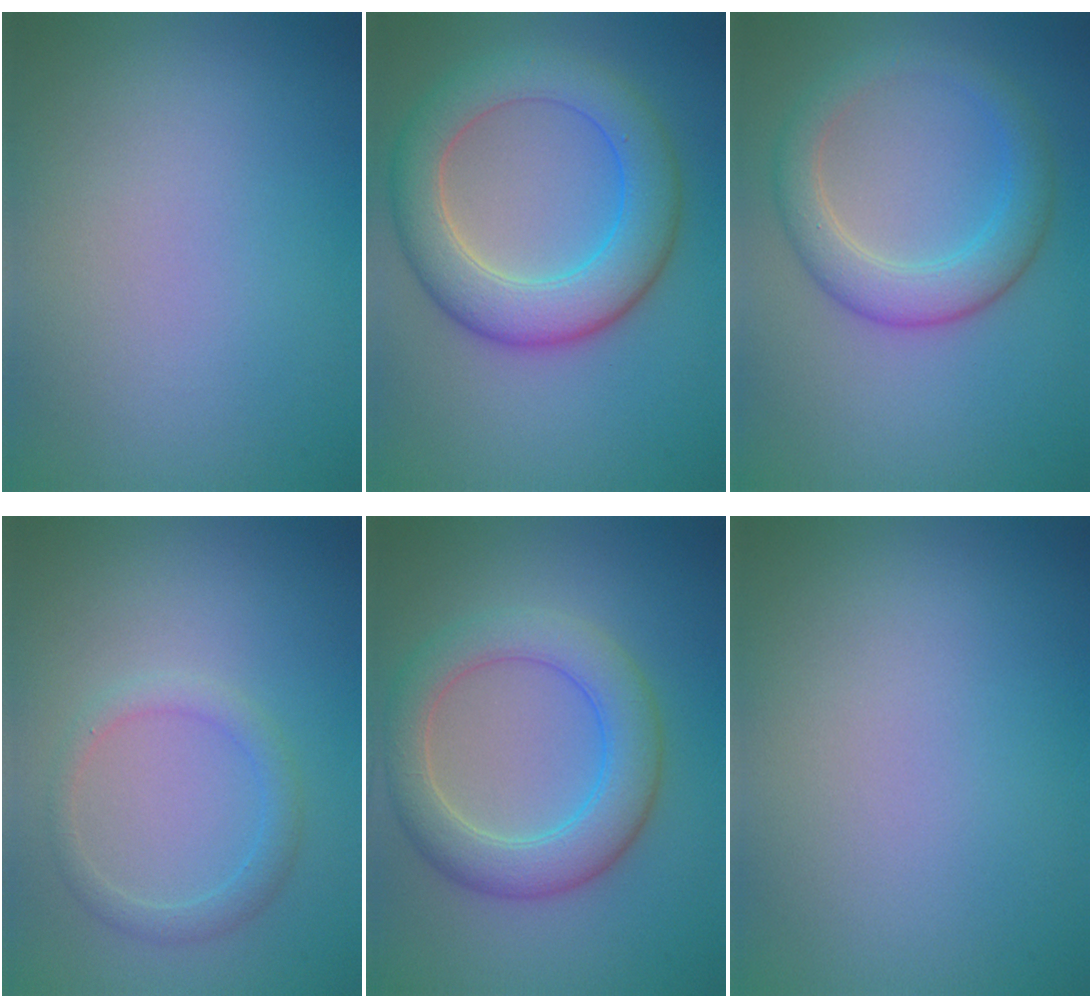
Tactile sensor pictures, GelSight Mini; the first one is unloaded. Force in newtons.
{"total": 6.9, "press": 6.9, "slide": 0.1}
{"total": 4.2, "press": 4.2, "slide": 0.1}
{"total": 1.9, "press": 1.9, "slide": 0.1}
{"total": 5.4, "press": 5.4, "slide": 0.1}
{"total": 0.0}